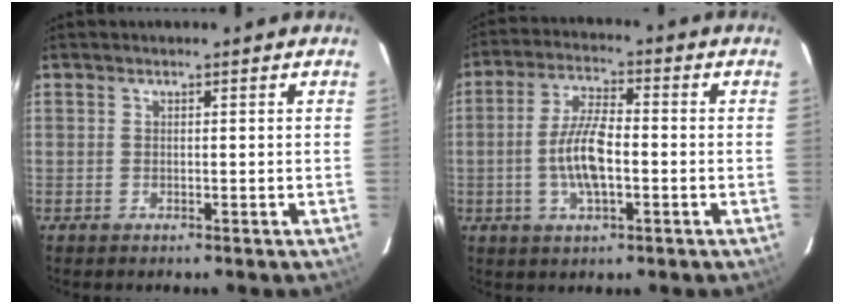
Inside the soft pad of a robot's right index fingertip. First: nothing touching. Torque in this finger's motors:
{"motor_torque": [0.62, 0.02, 0.23, 0.13]}